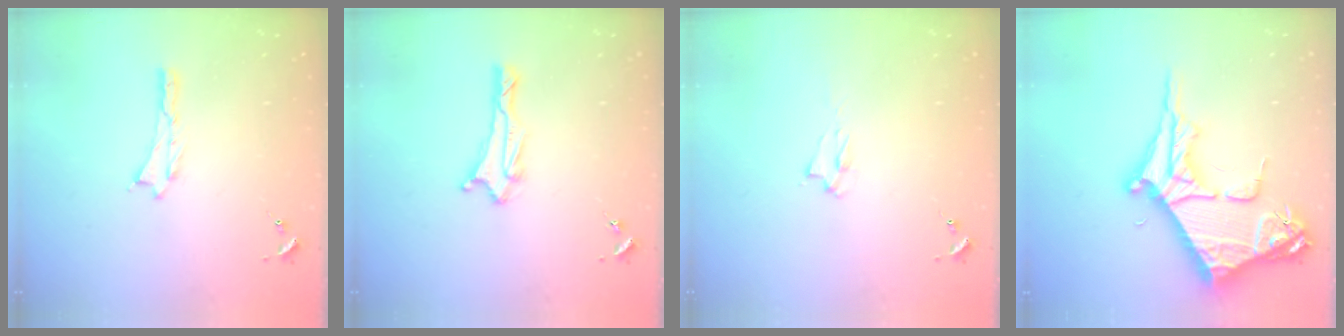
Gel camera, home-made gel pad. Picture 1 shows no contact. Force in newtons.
{"total": 2.0, "press": 1.8, "slide": 0.8}
{"total": 1.4, "press": 1.3, "slide": 0.3}
{"total": 11.6, "press": 11.5, "slide": 1.1}